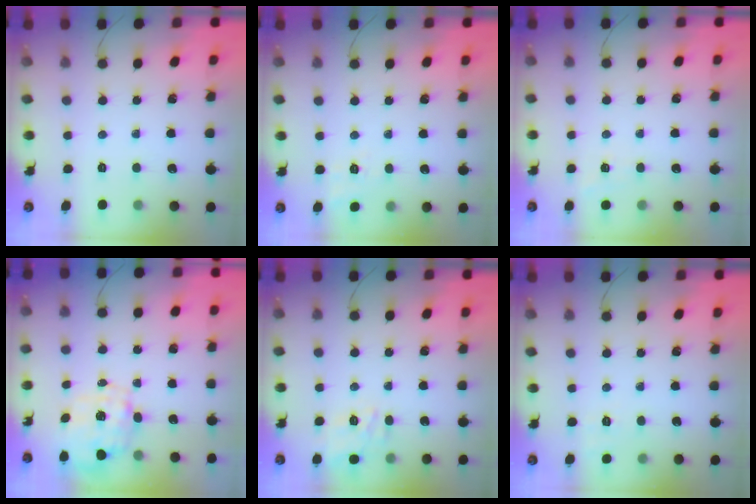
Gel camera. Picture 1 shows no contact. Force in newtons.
{"total": 2.0, "press": 0.9, "slide": 1.8}
{"total": 2.8, "press": 2.4, "slide": 1.6}
{"total": 6.2, "press": 5.9, "slide": 1.9}
{"total": 13.6, "press": 13.5, "slide": 1.1}
{"total": 2.1, "press": 1.2, "slide": 1.8}